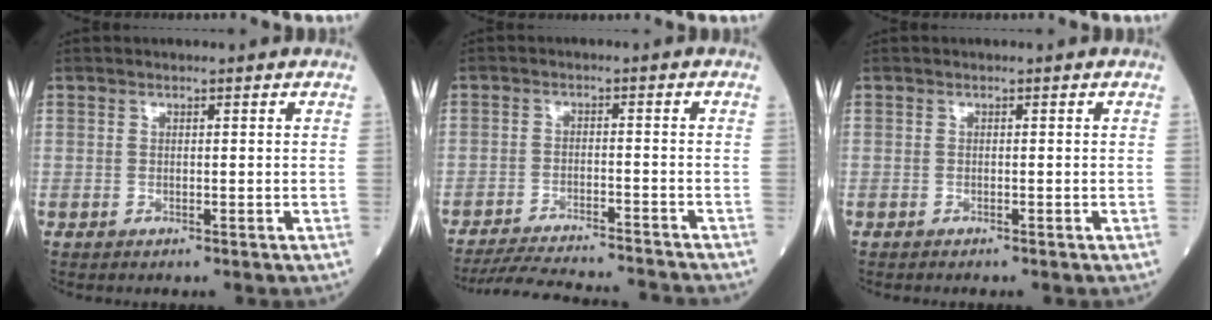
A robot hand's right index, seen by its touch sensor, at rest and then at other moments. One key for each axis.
{"total": 13.9, "fx": -13.3, "fy": 0.9, "fz": 4.0, "tx": -0.064, "ty": -0.010, "tz": -0.187}
{"total": 0.0}